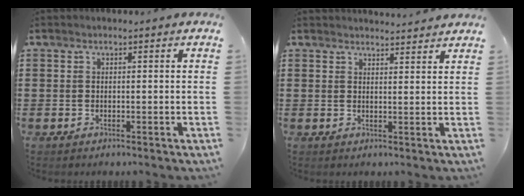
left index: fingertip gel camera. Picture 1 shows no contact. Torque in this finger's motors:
{"motor_torque": [0.84, -0.79, 0.13, -0.01]}